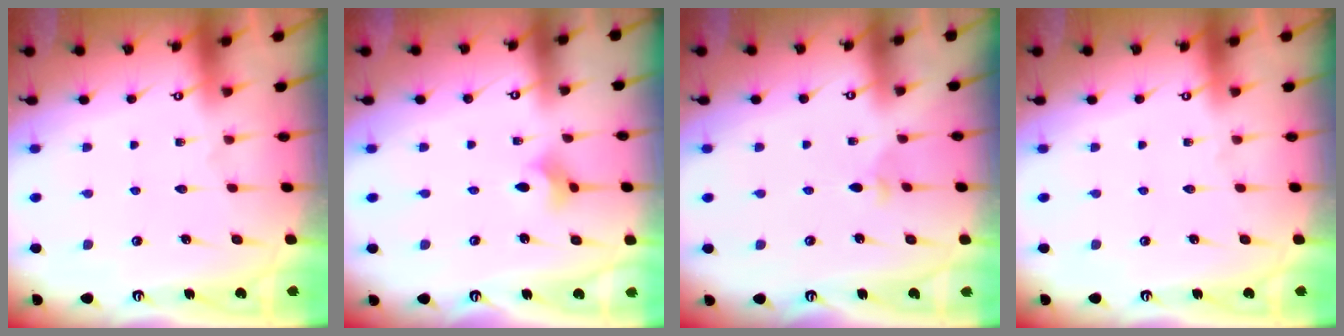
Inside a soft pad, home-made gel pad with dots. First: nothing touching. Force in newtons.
{"total": 3.6, "press": 3.6, "slide": 0.4}
{"total": 2.9, "press": 2.8, "slide": 0.6}
{"total": 0.0}